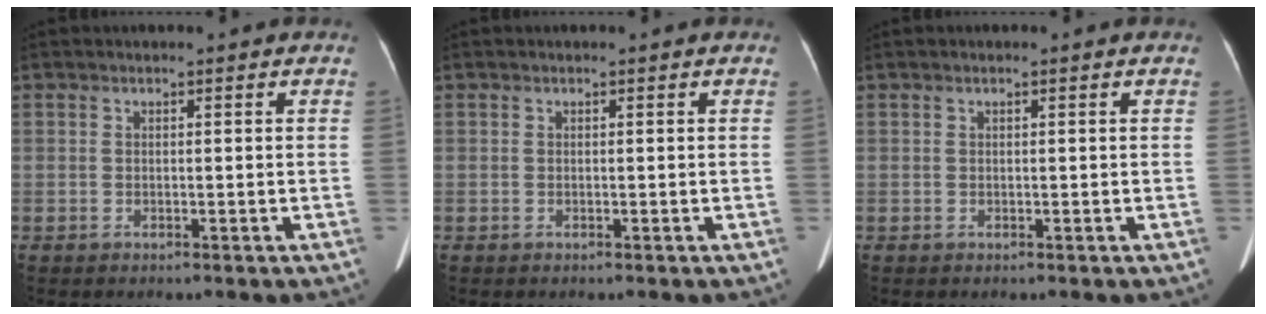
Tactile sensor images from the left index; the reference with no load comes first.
{"total": 0.0}
{"total": 0.0}